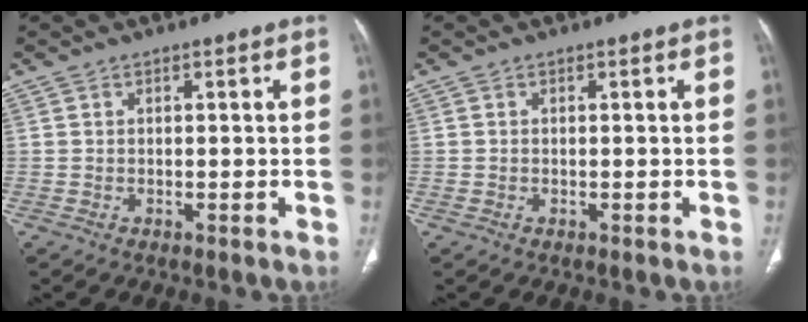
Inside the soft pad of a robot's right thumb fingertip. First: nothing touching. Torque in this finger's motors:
{"motor_torque": [-0.02, 0.17, 0.03, 0.05, 0.06]}